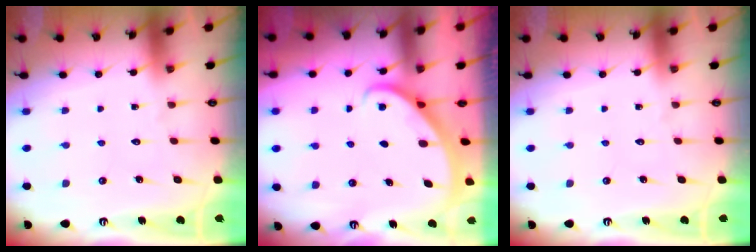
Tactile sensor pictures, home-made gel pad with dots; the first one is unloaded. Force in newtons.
{"total": 2.1, "press": 2.1, "slide": 0.2}
{"total": 0.0}